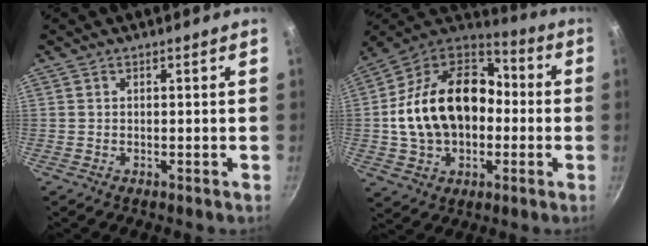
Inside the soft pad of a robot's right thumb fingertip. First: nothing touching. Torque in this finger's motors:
{"motor_torque": [0.89, 3.40, 1.43, -0.74, 0.63]}